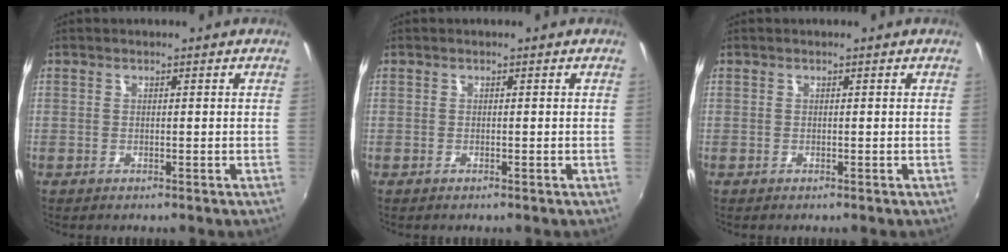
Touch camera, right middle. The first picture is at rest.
{"total": 0.0}
{"total": 0.0}